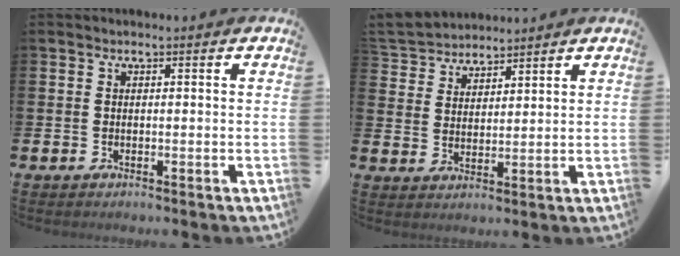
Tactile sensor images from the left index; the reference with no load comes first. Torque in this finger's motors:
{"motor_torque": [0.33, -0.46, 1.05, 0.21]}